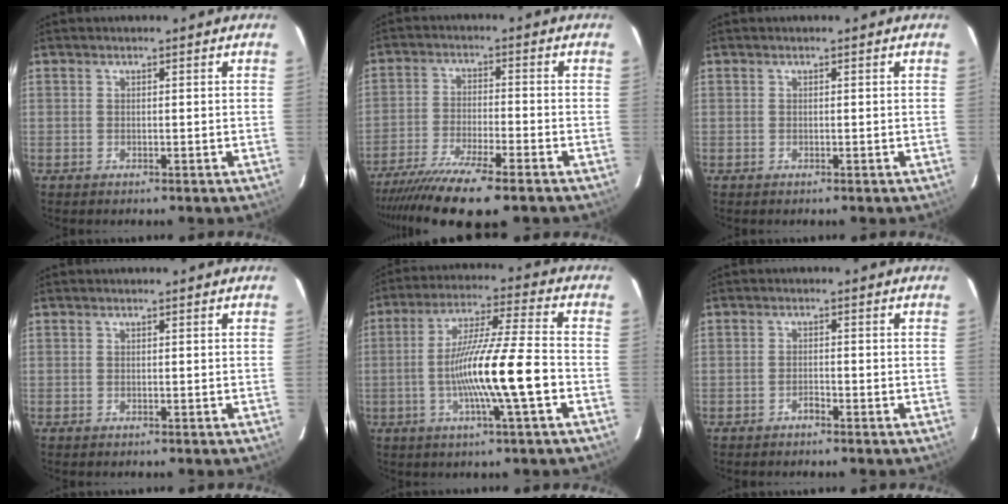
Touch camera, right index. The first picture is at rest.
{"total": 12.6, "force": [-10.0, 0.8, 7.6], "torque": [-0.130, -0.029, -0.164]}
{"total": 0.0}
{"total": 0.0}
{"total": 13.5, "force": [-3.3, -0.5, 13.1], "torque": [-0.238, -0.004, -0.064]}
{"total": 1.1, "force": [-0.9, 0.3, 0.5], "torque": [-0.008, 0.002, -0.016]}